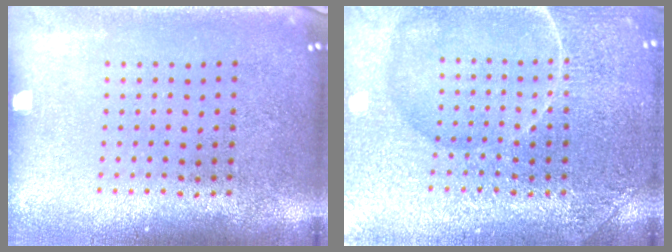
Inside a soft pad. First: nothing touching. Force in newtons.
{"total": 4.4, "press": 4.4, "slide": 0.4}